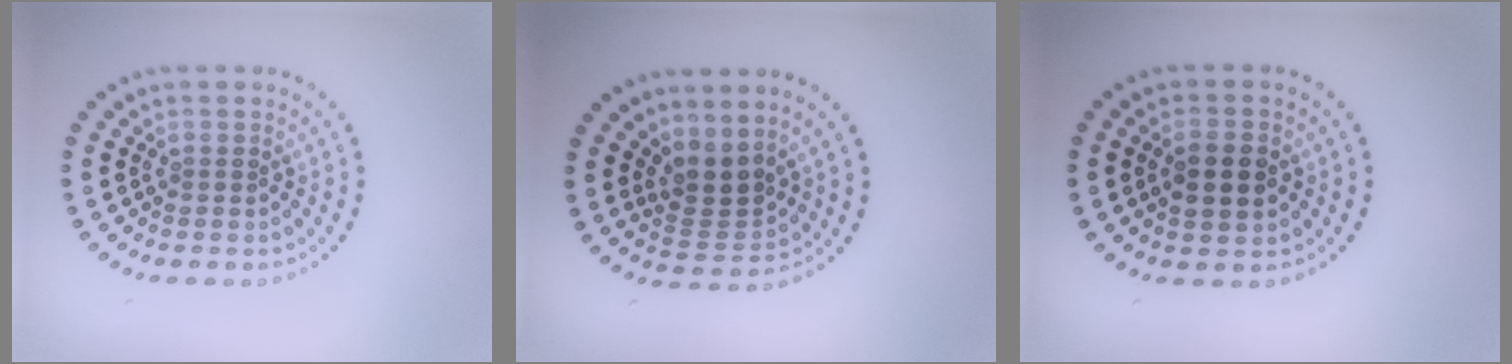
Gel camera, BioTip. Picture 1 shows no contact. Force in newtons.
{"total": 2.8, "press": 2.0, "slide": 1.9}
{"total": 2.9, "press": 2.9, "slide": 0.3}